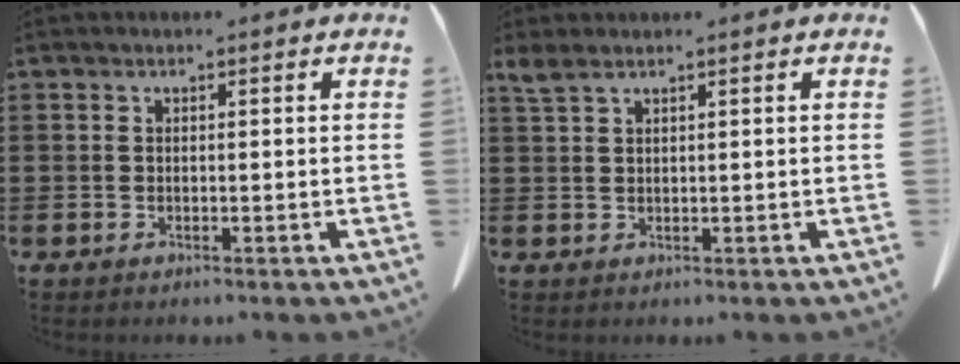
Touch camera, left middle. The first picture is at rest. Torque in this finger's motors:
{"motor_torque": [0.10, -0.03, 0.02, 0.02]}